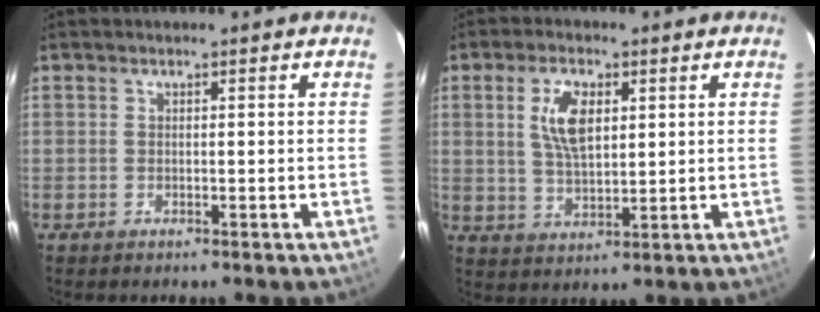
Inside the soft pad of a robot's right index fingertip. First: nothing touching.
{"total": 7.6, "force": [2.3, 3.7, 6.2], "torque": [-0.117, 0.006, 0.047]}